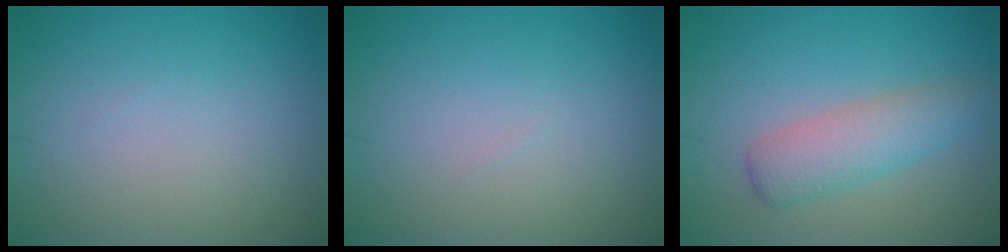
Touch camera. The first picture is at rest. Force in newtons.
{"total": 0.0}
{"total": 3.7, "press": 3.7, "slide": 0.1}